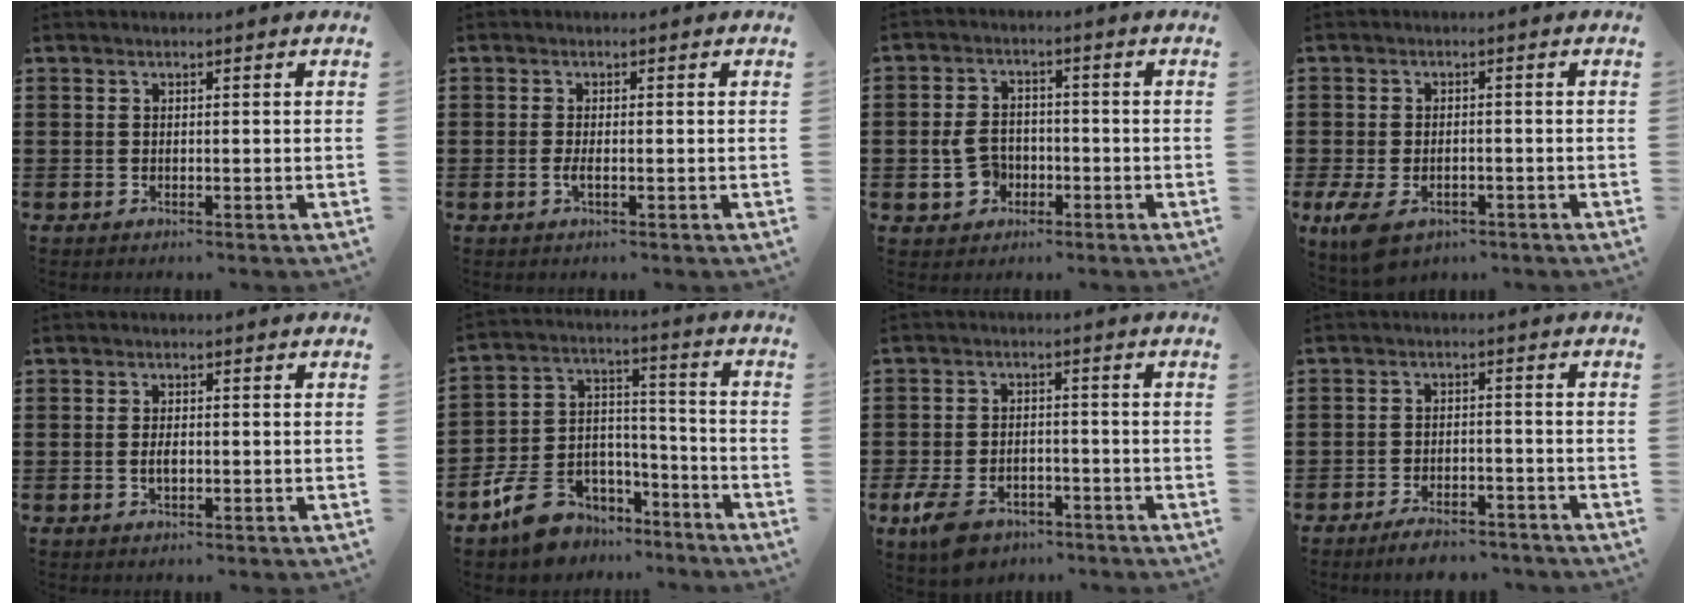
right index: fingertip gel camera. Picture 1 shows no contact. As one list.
[{"total": 1.4, "force": [-0.4, 0.0, 1.3], "torque": [-0.031, -0.005, -0.009]}, {"total": 5.3, "force": [-1.3, 4.1, 3.1], "torque": [-0.077, 0.004, -0.027]}, {"total": 3.8, "force": [-2.2, 1.9, 2.5], "torque": [-0.065, -0.001, -0.047]}, {"total": 1.8, "force": [-0.3, 0.8, 1.6], "torque": [-0.030, 0.002, -0.006]}, {"total": 9.5, "force": [-7.3, 5.4, 2.7], "torque": [-0.066, 0.034, -0.135]}, {"total": 5.2, "force": [-3.7, 2.4, 2.8], "torque": [-0.071, 0.004, -0.074]}, {"total": 3.8, "force": [-3.6, 0.6, 1.2], "torque": [-0.020, 0.008, -0.069]}]